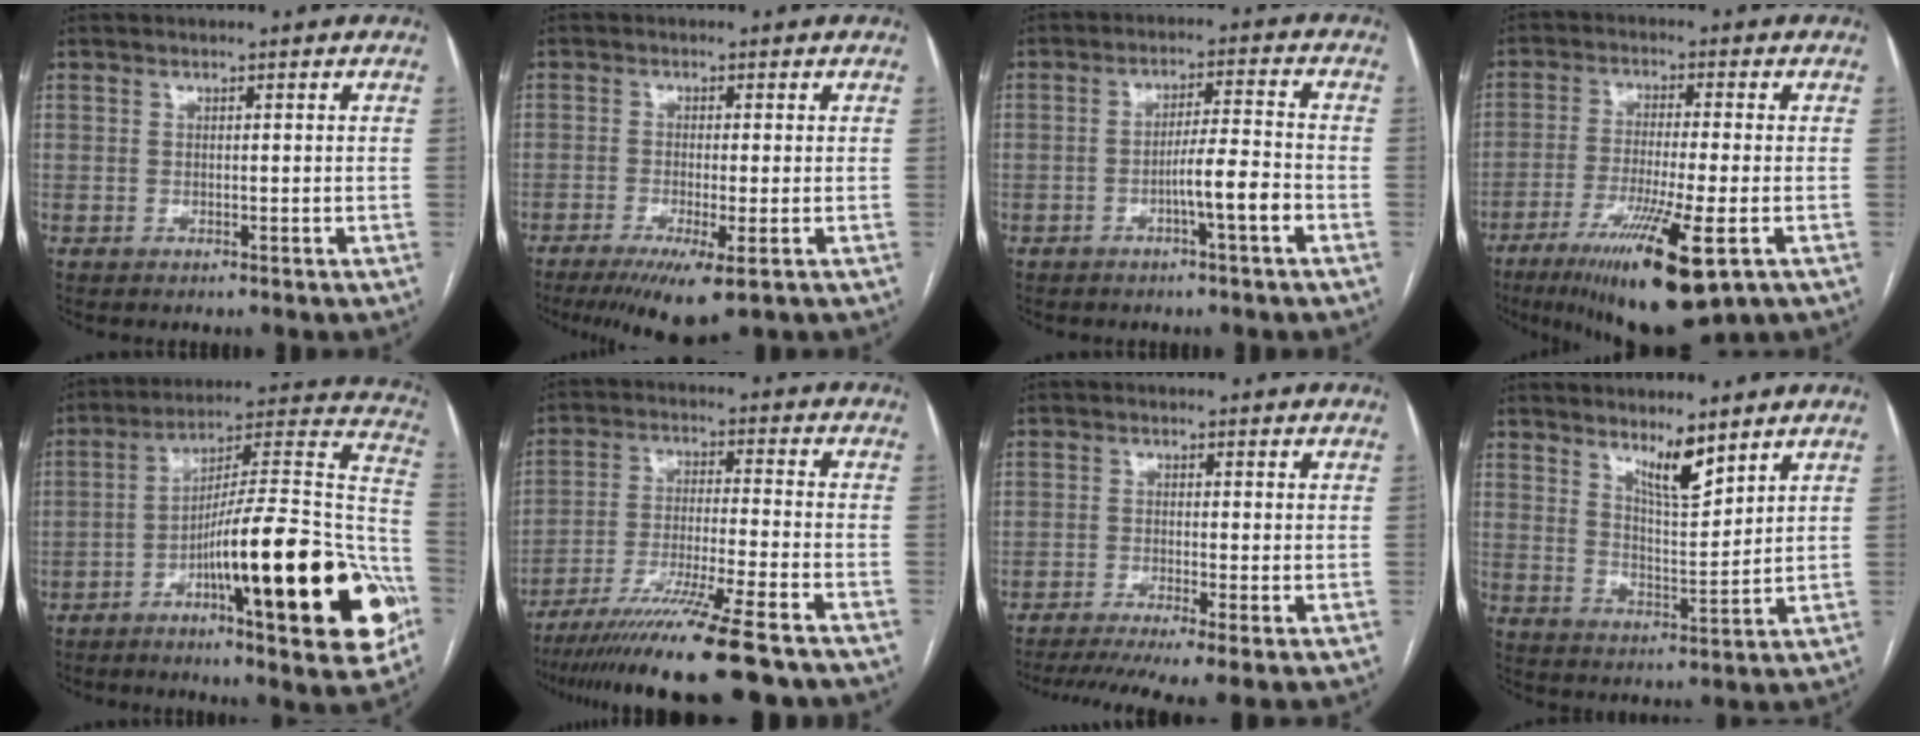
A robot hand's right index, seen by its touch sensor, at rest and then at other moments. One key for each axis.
{"total": 7.3, "fx": -4.0, "fy": 0.7, "fz": 6.1, "tx": -0.101, "ty": -0.021, "tz": -0.063}
{"total": 6.0, "fx": -2.5, "fy": -0.2, "fz": 5.4, "tx": -0.089, "ty": 0.006, "tz": -0.042}
{"total": 15.2, "fx": -7.3, "fy": 1.5, "fz": 13.2, "tx": -0.219, "ty": -0.042, "tz": -0.117}
{"total": 27.2, "fx": -9.8, "fy": 3.6, "fz": 25.1, "tx": -0.293, "ty": 0.010, "tz": -0.140}
{"total": 17.2, "fx": -13.8, "fy": -1.2, "fz": 10.2, "tx": -0.172, "ty": -0.049, "tz": -0.225}
{"total": 9.3, "fx": -6.6, "fy": 0.4, "fz": 6.5, "tx": -0.101, "ty": -0.011, "tz": -0.104}
{"total": 6.3, "fx": 4.8, "fy": 0.9, "fz": 4.0, "tx": -0.072, "ty": -0.015, "tz": 0.085}